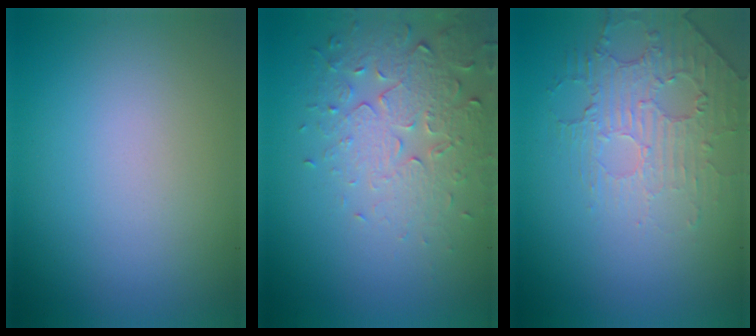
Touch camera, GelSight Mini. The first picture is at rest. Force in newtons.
{"total": 4.1, "press": 3.9, "slide": 1.2}
{"total": 2.3, "press": 1.5, "slide": 1.7}